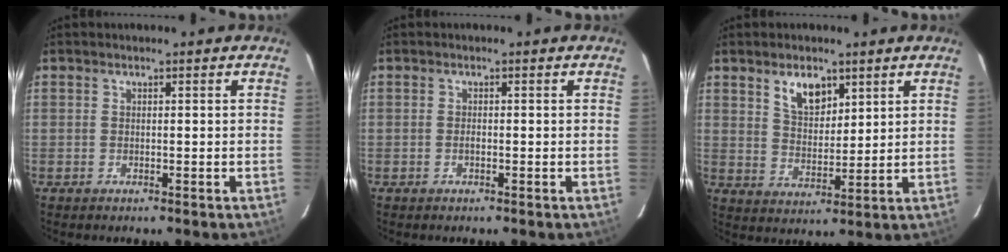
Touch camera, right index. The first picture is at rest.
{"total": 0.7, "force": [-0.3, 0.3, 0.5], "torque": [-0.012, 0.002, -0.004]}
{"total": 7.0, "force": [4.1, 3.8, 4.2], "torque": [-0.068, 0.006, 0.081]}